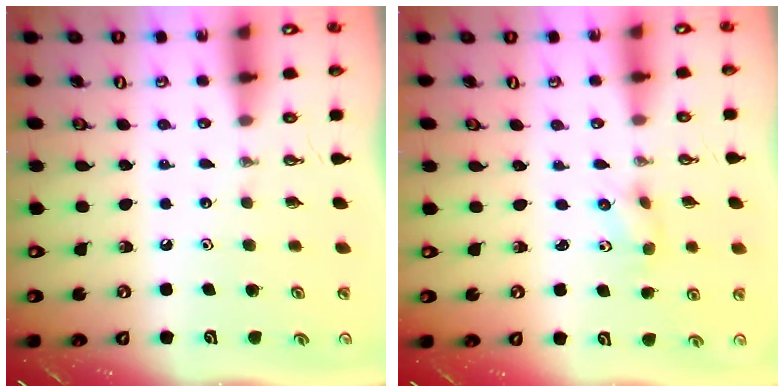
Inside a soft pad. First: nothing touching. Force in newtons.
{"total": 2.3, "press": 2.0, "slide": 1.1}